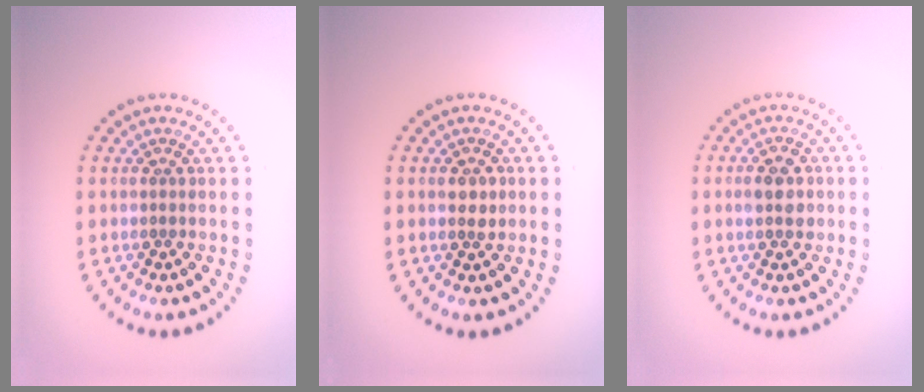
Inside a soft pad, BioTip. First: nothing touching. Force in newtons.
{"total": 1.4, "press": 1.4, "slide": 0.1}
{"total": 2.5, "press": 2.5, "slide": 0.1}